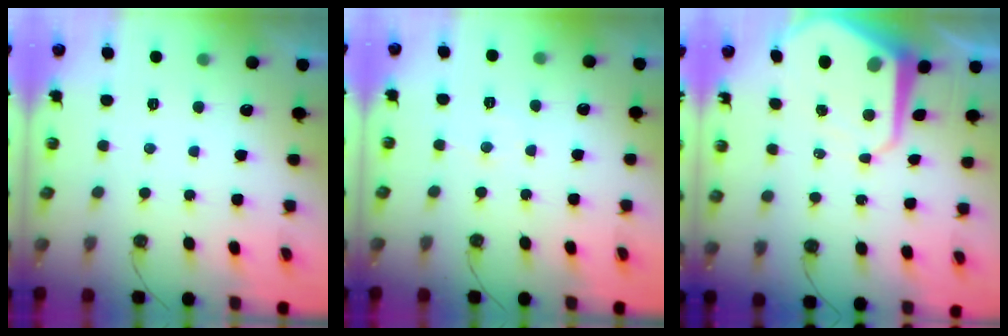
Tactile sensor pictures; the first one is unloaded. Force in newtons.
{"total": 4.4, "press": 4.4, "slide": 0.5}
{"total": 11.2, "press": 11.1, "slide": 1.0}